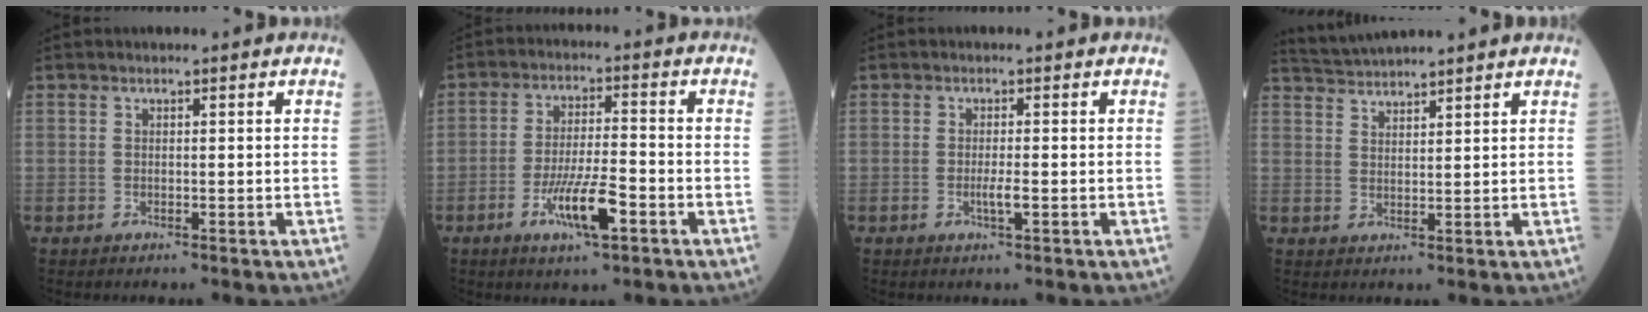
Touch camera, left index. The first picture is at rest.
{"total": 8.1, "force": [-3.9, 1.2, 7.0], "torque": [-0.135, -0.011, -0.070]}
{"total": 1.8, "force": [-0.6, 0.0, 1.7], "torque": [-0.034, -0.005, -0.013]}
{"total": 5.7, "force": [5.5, -0.6, 1.4], "torque": [-0.033, 0.031, 0.097]}